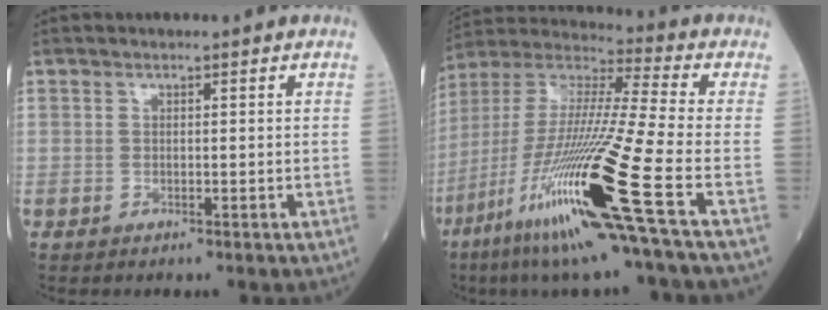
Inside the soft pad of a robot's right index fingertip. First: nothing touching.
{"total": 24.1, "force": [-10.1, -0.4, 21.9], "torque": [-0.445, -0.053, -0.195]}